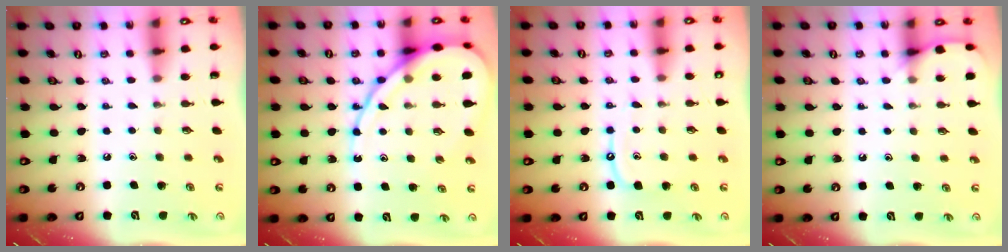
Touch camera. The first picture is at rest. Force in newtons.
{"total": 15.5, "press": 15.4, "slide": 1.5}
{"total": 7.5, "press": 7.5, "slide": 0.7}
{"total": 5.7, "press": 5.7, "slide": 0.7}